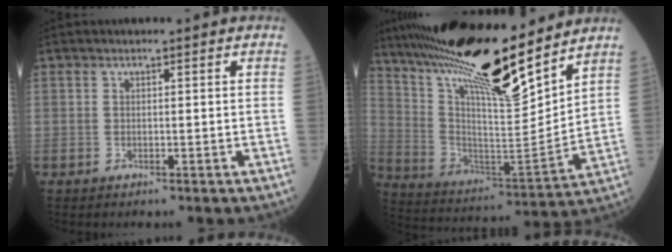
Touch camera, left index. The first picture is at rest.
{"total": 22.0, "force": [17.5, 2.2, 13.1], "torque": [-0.232, -0.005, 0.312]}